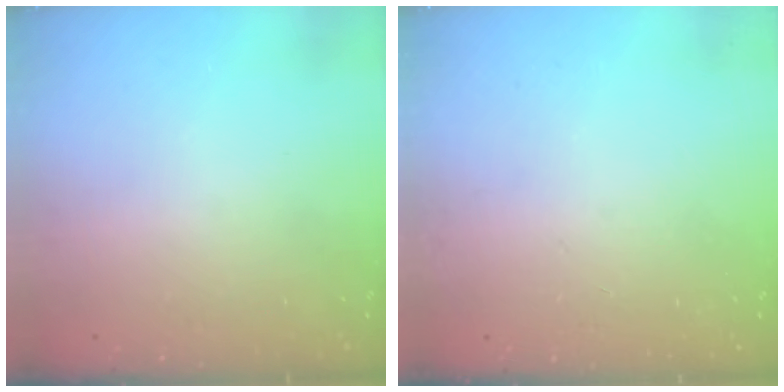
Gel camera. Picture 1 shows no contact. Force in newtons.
{"total": 0.0}